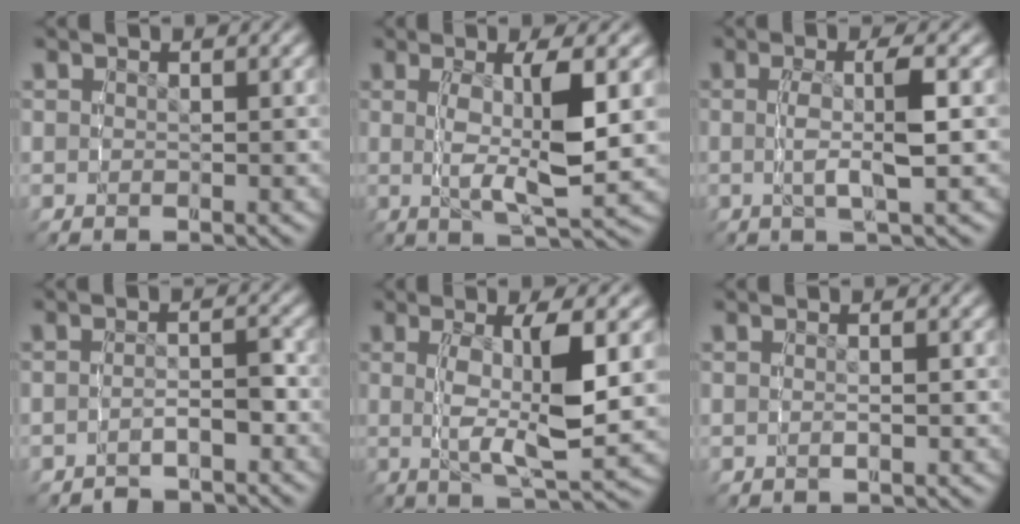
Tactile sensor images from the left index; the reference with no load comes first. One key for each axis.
{"total": 6.1, "fx": 0.3, "fy": 1.1, "fz": 6.0, "tx": -0.111, "ty": -0.009, "tz": 0.014}
{"total": 3.2, "fx": -0.2, "fy": -0.1, "fz": 3.2, "tx": -0.068, "ty": -0.002, "tz": -0.001}
{"total": 3.4, "fx": -3.1, "fy": 1.4, "fz": 0.8, "tx": -0.025, "ty": -0.007, "tz": -0.049}
{"total": 6.8, "fx": 0.3, "fy": 1.5, "fz": 6.6, "tx": -0.123, "ty": -0.013, "tz": 0.015}
{"total": 0.5, "fx": -0.4, "fy": -0.2, "fz": -0.2, "tx": -0.008, "ty": -0.001, "tz": -0.007}